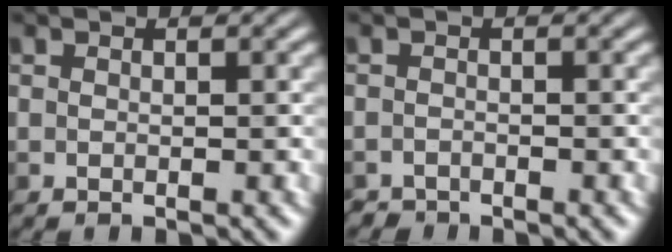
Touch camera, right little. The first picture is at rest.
{"total": 1.3, "force": [-1.2, 0.5, -0.1], "torque": [0.004, -0.005, -0.022]}